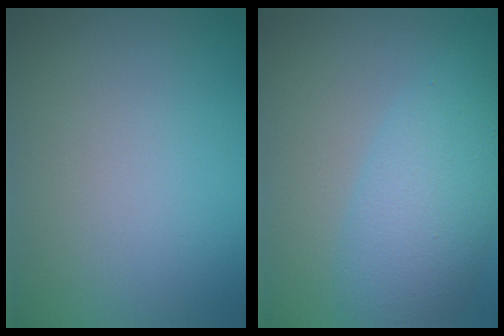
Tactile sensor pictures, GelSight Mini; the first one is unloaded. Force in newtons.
{"total": 5.4, "press": 5.4, "slide": 0.2}